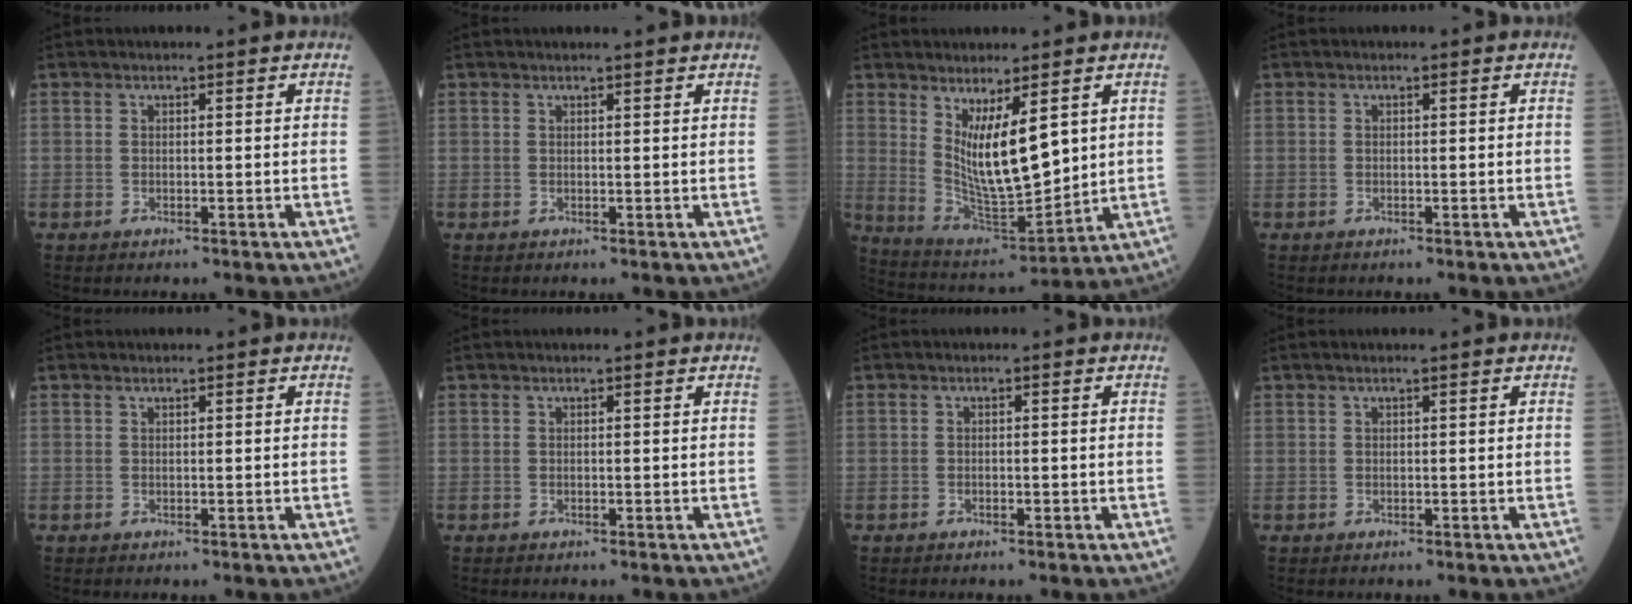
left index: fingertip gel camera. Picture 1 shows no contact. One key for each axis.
{"total": 2.1, "fx": 1.9, "fy": -0.1, "fz": 0.9, "tx": -0.011, "ty": 0.008, "tz": 0.023}
{"total": 10.2, "fx": 3.4, "fy": 2.5, "fz": 9.3, "tx": -0.171, "ty": -0.026, "tz": 0.077}
{"total": 0.0}
{"total": 0.0}
{"total": 0.0}
{"total": 0.7, "fx": -0.4, "fy": 0.2, "fz": 0.5, "tx": -0.011, "ty": 0.001, "tz": -0.005}
{"total": 0.6, "fx": 0.4, "fy": -0.2, "fz": 0.4, "tx": -0.012, "ty": 0.002, "tz": 0.013}